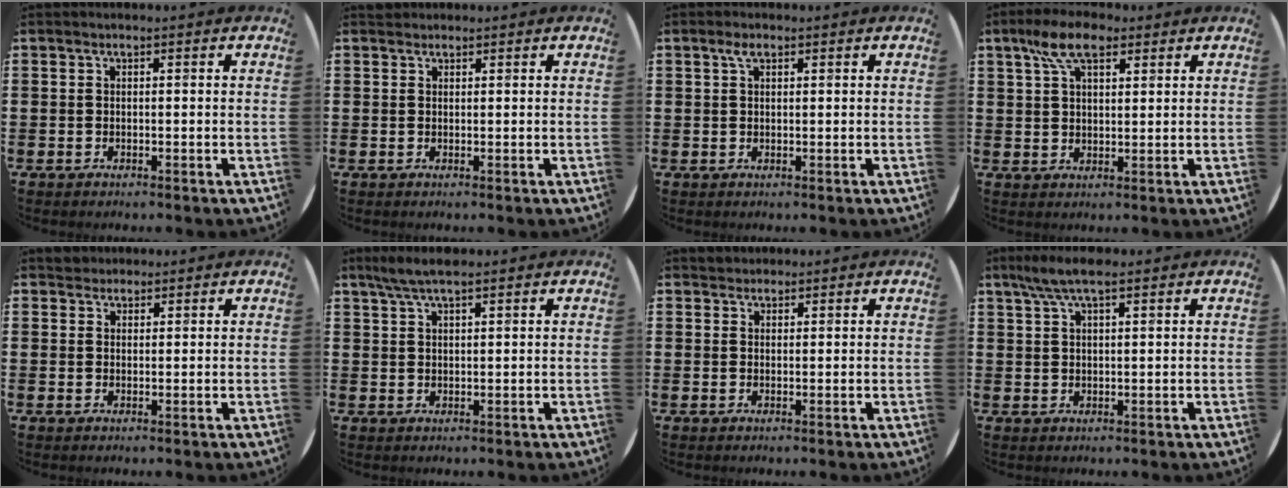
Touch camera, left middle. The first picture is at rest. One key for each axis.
{"total": 0.6, "fx": 0.5, "fy": 0.2, "fz": -0.1, "tx": 0.002, "ty": 0.004, "tz": 0.011}
{"total": 1.7, "fx": 1.0, "fy": 0.8, "fz": 1.1, "tx": -0.017, "ty": 0.002, "tz": 0.015}
{"total": 7.2, "fx": 4.6, "fy": 3.4, "fz": 4.4, "tx": -0.084, "ty": 0.003, "tz": 0.081}
{"total": 1.7, "fx": 1.6, "fy": 0.7, "fz": -0.1, "tx": 0.006, "ty": 0.002, "tz": 0.031}
{"total": 3.8, "fx": 2.9, "fy": 0.6, "fz": 2.3, "tx": -0.051, "ty": 0.002, "tz": 0.053}
{"total": 1.3, "fx": 1.3, "fy": 0.4, "fz": -0.2, "tx": 0.008, "ty": 0.000, "tz": 0.024}
{"total": 4.8, "fx": 3.3, "fy": 1.1, "fz": 3.3, "tx": -0.072, "ty": 0.008, "tz": 0.059}